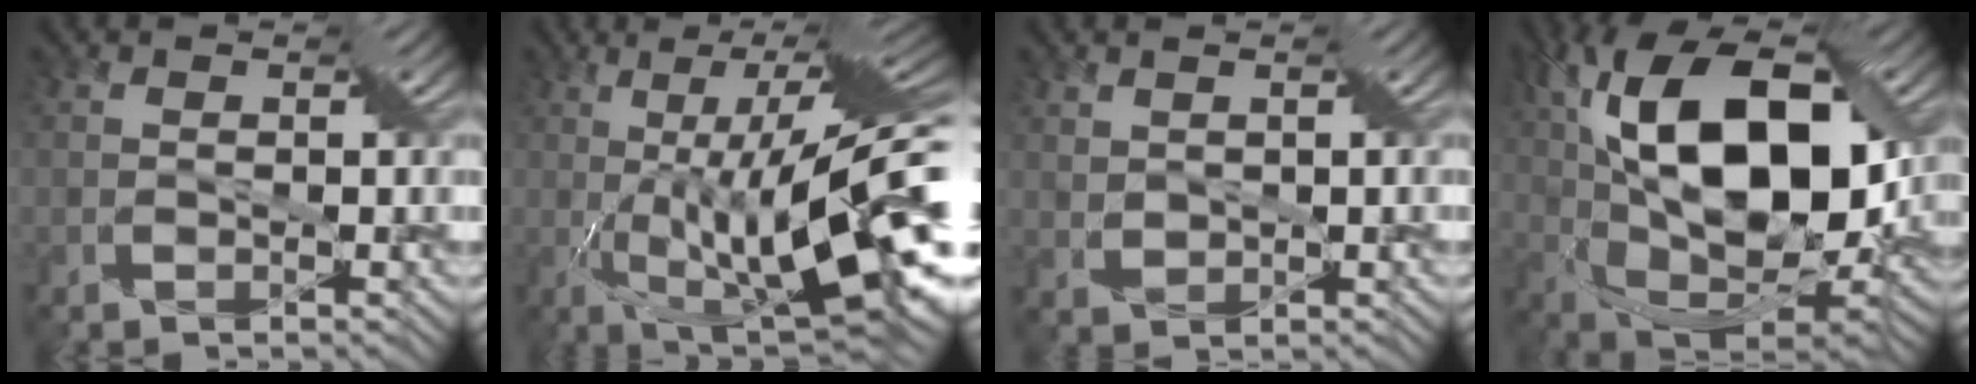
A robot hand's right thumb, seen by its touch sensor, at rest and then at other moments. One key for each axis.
{"total": 16.6, "fx": -0.1, "fy": 2.1, "fz": 16.4, "tx": -0.278, "ty": 0.009, "tz": 0.013}
{"total": 1.6, "fx": 1.4, "fy": 0.6, "fz": 0.6, "tx": -0.036, "ty": -0.004, "tz": 0.036}
{"total": 18.4, "fx": 4.9, "fy": 8.9, "fz": 15.3, "tx": -0.305, "ty": 0.020, "tz": 0.084}